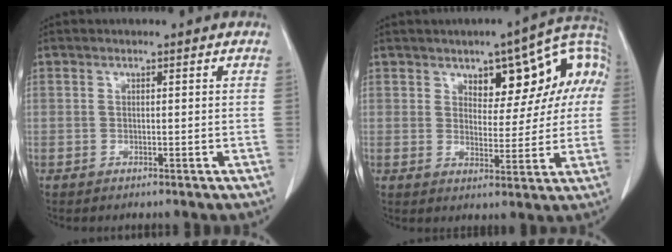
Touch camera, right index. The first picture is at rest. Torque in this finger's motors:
{"motor_torque": [0.53, 0.41, 0.22, 0.07]}